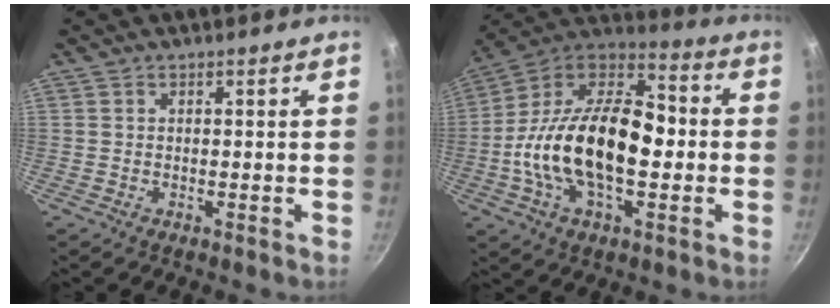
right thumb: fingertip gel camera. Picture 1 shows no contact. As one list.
[{"total": 24.6, "force": [-2.5, 13.6, 20.3], "torque": [-0.344, 0.046, -0.063]}]